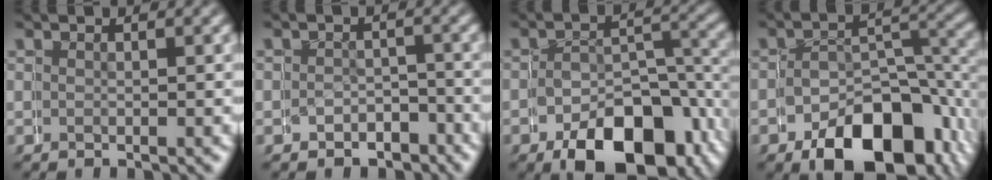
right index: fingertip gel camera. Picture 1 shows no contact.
{"total": 3.7, "force": [-2.3, 2.6, -1.4], "torque": [0.022, -0.012, -0.040]}
{"total": 8.1, "force": [-4.4, 4.6, 5.0], "torque": [-0.062, -0.019, -0.065]}
{"total": 8.1, "force": [-4.8, 4.3, 4.9], "torque": [-0.060, -0.018, -0.070]}